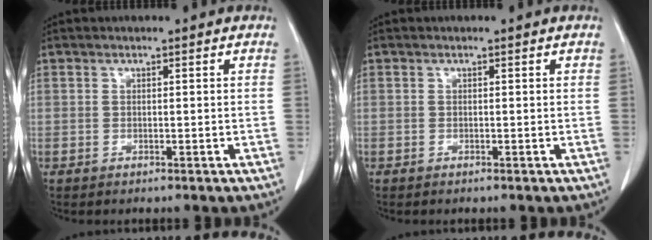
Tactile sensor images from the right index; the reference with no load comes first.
{"total": 0.0}